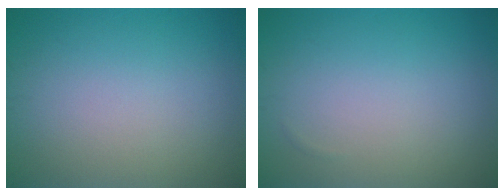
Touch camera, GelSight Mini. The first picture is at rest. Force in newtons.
{"total": 0.0}